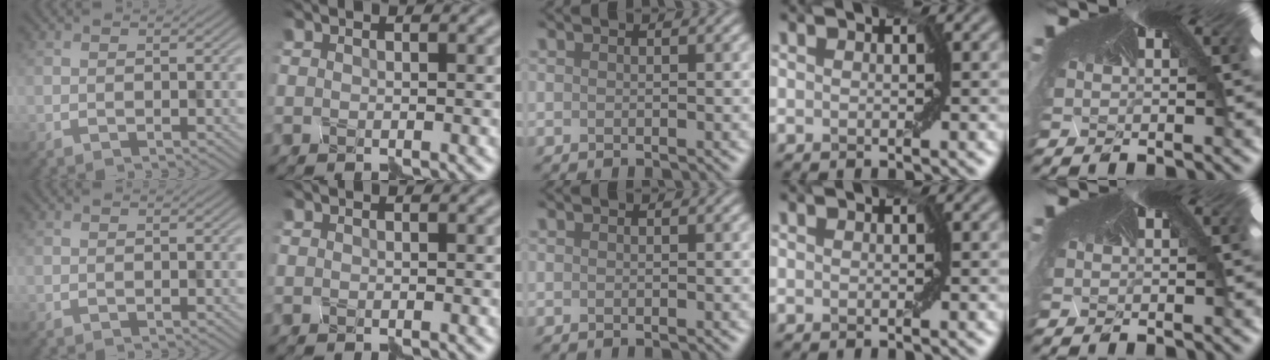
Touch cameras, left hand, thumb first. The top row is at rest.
{}